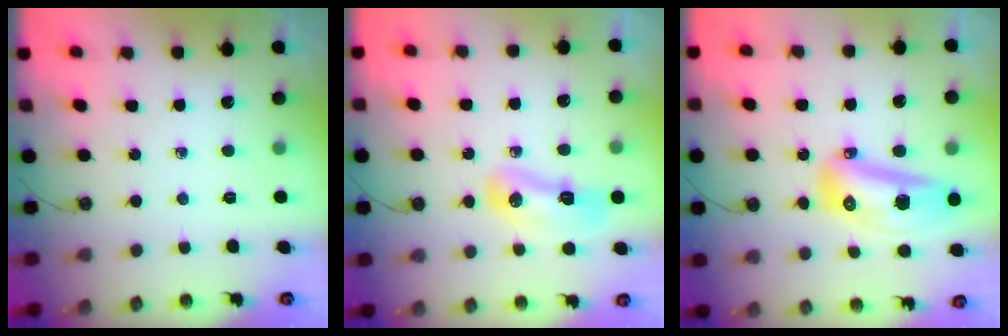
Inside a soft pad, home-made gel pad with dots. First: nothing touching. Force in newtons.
{"total": 10.5, "press": 10.4, "slide": 1.4}
{"total": 14.3, "press": 14.0, "slide": 3.3}